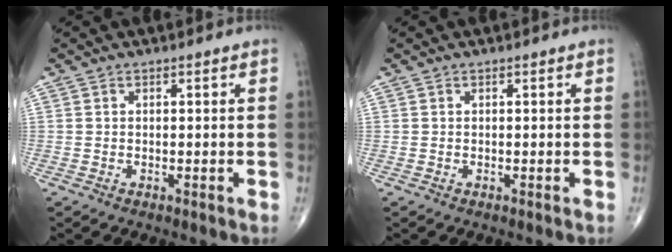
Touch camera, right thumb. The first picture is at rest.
{"total": 0.0}